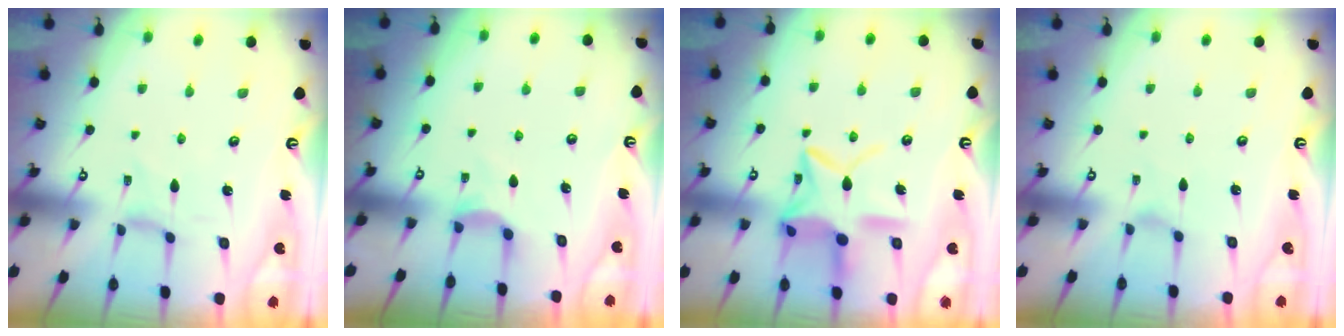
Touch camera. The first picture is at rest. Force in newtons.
{"total": 4.2, "press": 4.1, "slide": 0.6}
{"total": 15.5, "press": 15.5, "slide": 0.9}
{"total": 0.9, "press": 0.8, "slide": 0.3}